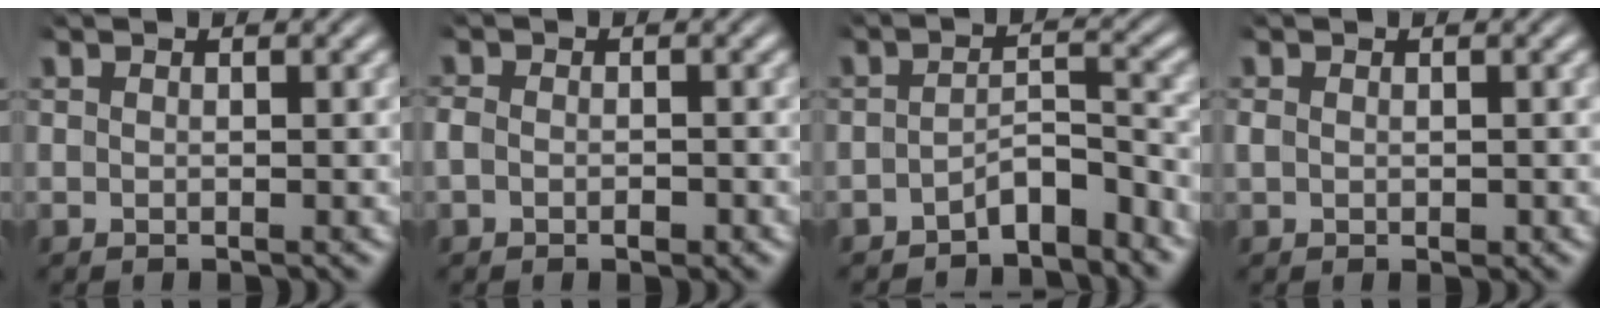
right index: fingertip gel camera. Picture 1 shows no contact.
{"total": 1.5, "force": [-0.7, 1.0, 0.9], "torque": [-0.026, -0.008, -0.010]}
{"total": 3.8, "force": [-3.5, 0.9, 1.5], "torque": [-0.009, -0.007, -0.058]}
{"total": 0.8, "force": [-0.2, 0.5, 0.6], "torque": [-0.017, -0.006, 0.003]}